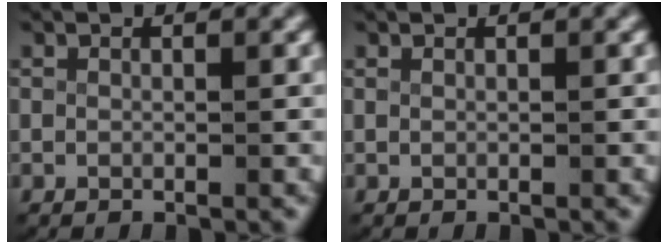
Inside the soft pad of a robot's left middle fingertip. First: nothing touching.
{"total": 0.0}